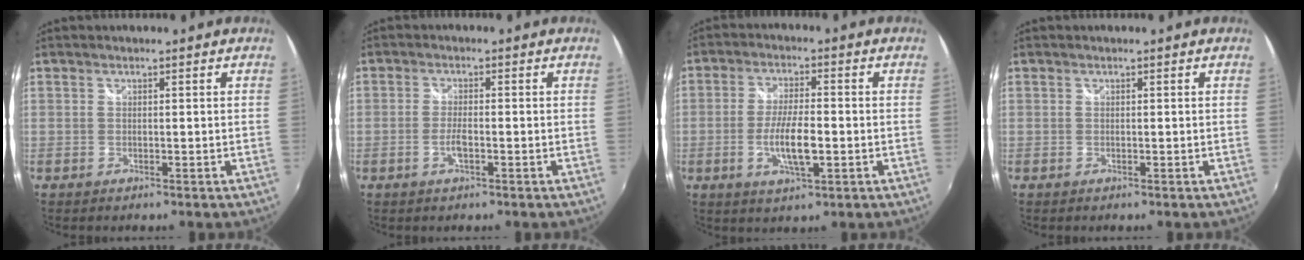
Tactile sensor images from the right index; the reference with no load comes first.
{"total": 2.8, "force": [-1.1, 0.7, 2.4], "torque": [-0.055, -0.002, -0.023]}
{"total": 7.9, "force": [-2.1, 2.1, 7.4], "torque": [-0.145, -0.006, -0.037]}
{"total": 0.0}